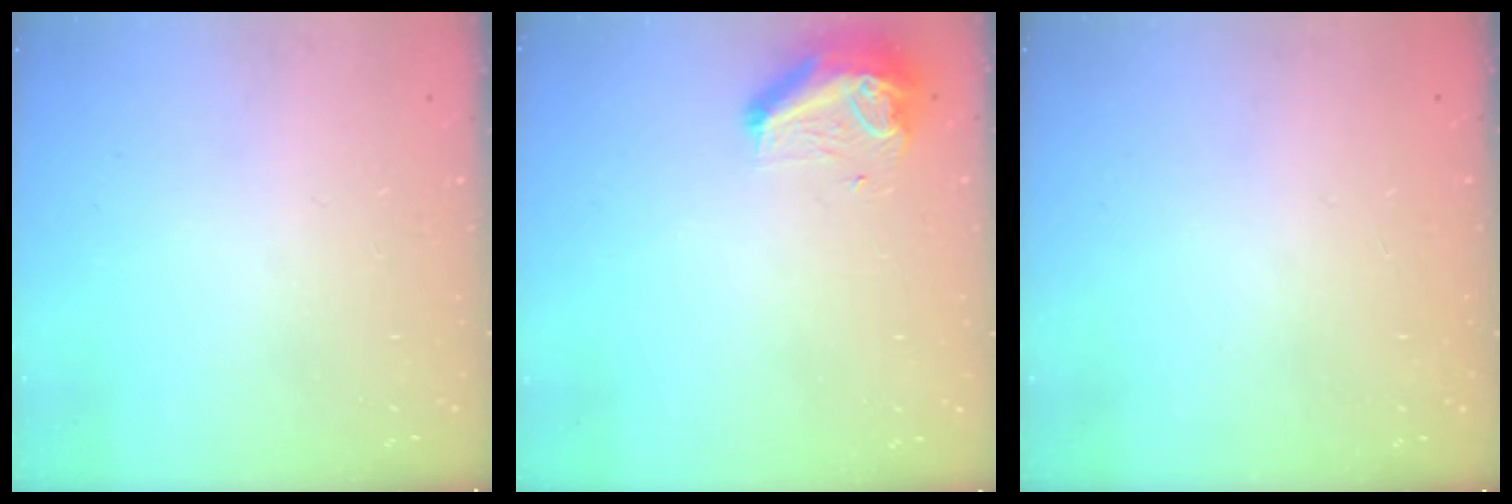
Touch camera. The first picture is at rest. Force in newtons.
{"total": 8.8, "press": 8.6, "slide": 1.7}
{"total": 0.0}